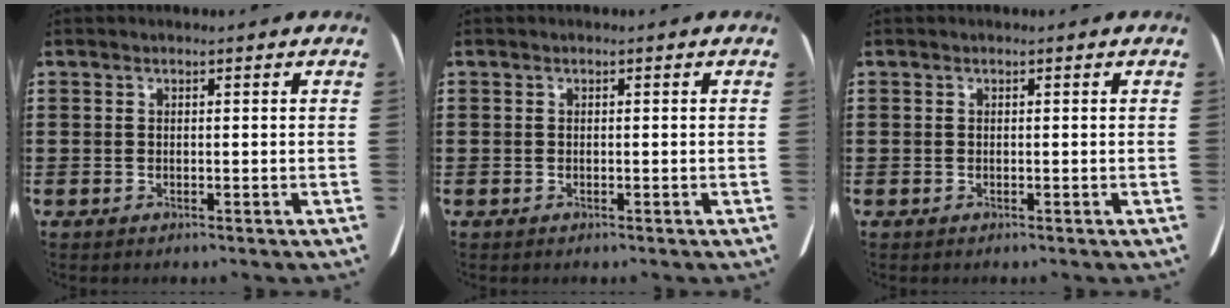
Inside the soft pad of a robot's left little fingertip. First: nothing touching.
{"total": 0.0}
{"total": 0.0}